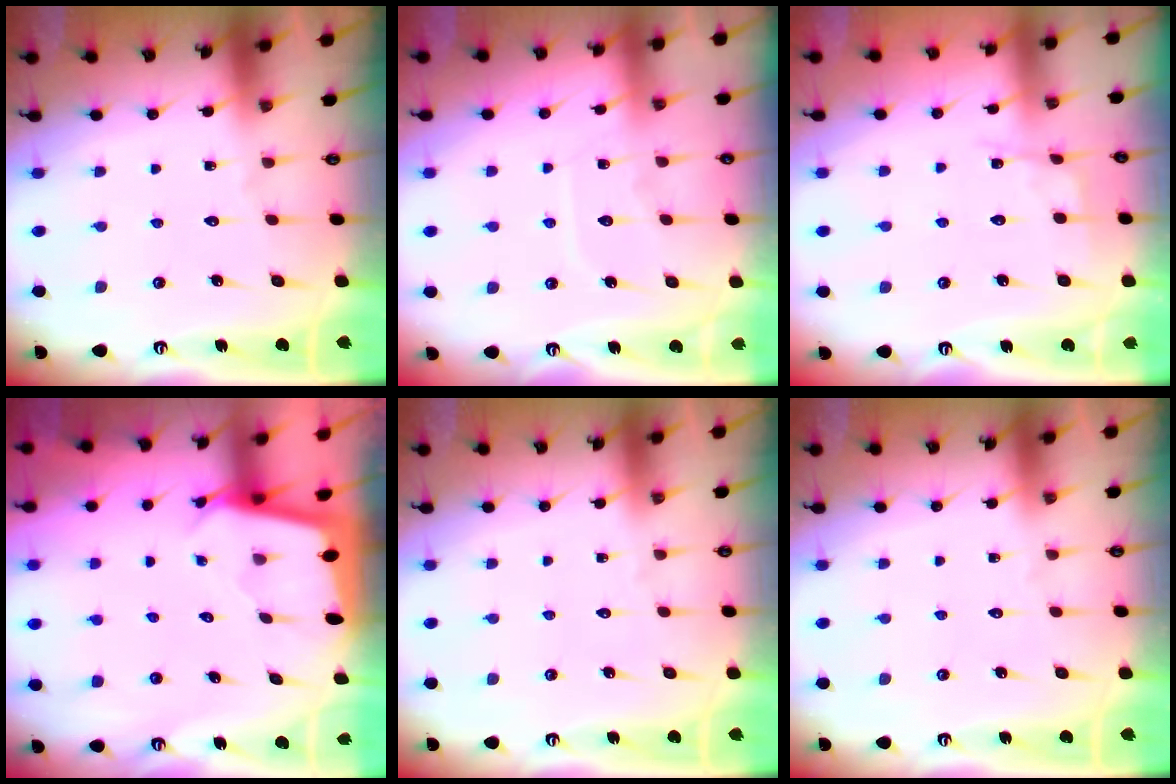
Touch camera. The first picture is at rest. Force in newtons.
{"total": 6.6, "press": 6.5, "slide": 0.8}
{"total": 3.4, "press": 3.4, "slide": 0.5}
{"total": 2.4, "press": 2.4, "slide": 0.1}
{"total": 0.0}
{"total": 0.0}